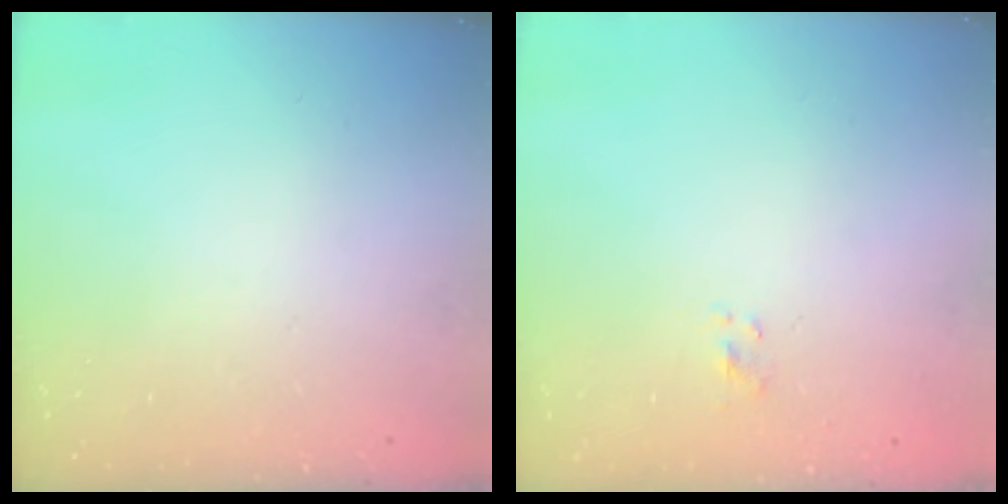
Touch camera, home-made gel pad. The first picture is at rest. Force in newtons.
{"total": 0.8, "press": 0.5, "slide": 0.6}